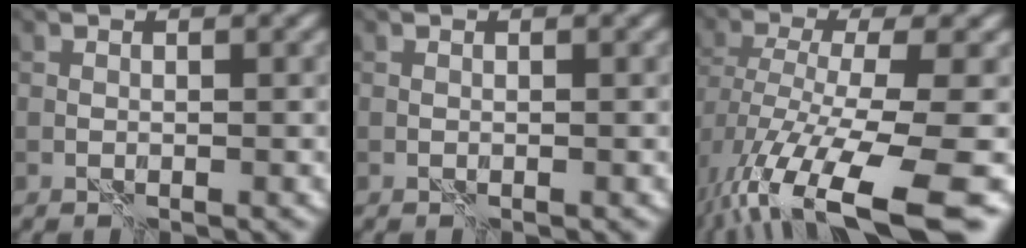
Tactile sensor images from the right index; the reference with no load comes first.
{"total": 0.0}
{"total": 13.3, "force": [-7.0, 3.8, 10.7], "torque": [-0.214, -0.024, -0.092]}